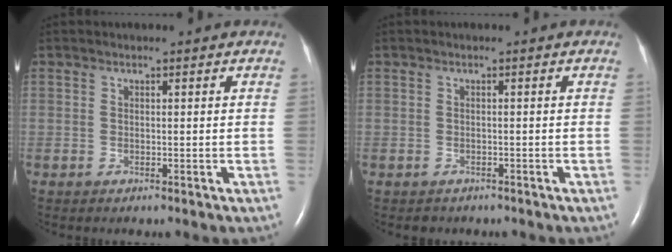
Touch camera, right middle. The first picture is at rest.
{"total": 1.1, "force": [-0.9, 0.6, 0.3], "torque": [-0.011, -0.001, -0.008]}